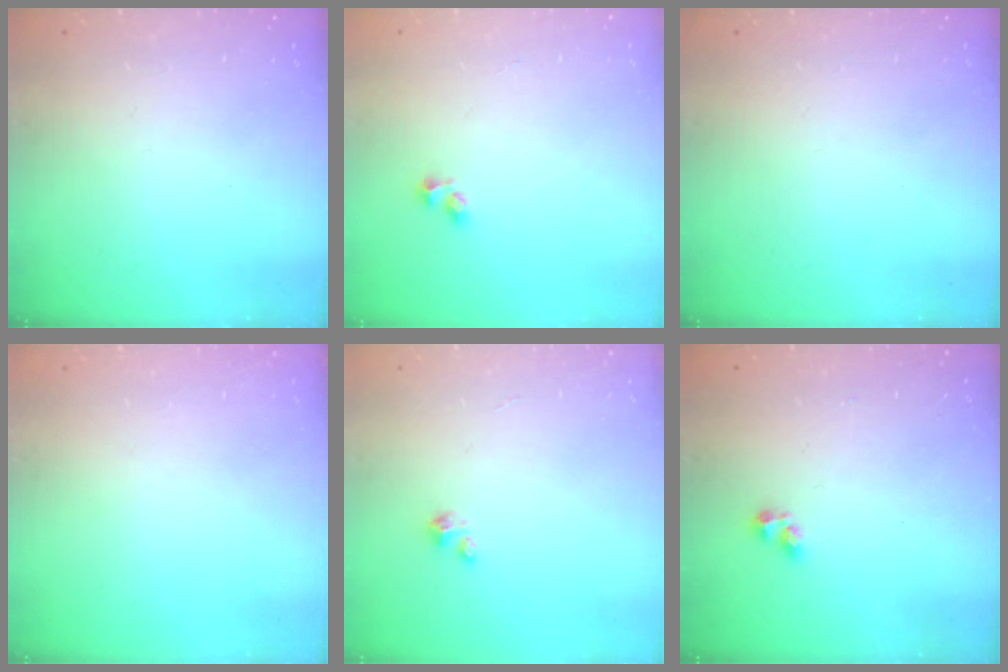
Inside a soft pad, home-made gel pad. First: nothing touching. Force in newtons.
{"total": 3.0, "press": 2.7, "slide": 1.3}
{"total": 0.0}
{"total": 0.0}
{"total": 0.6, "press": 0.6, "slide": 0.3}
{"total": 2.4, "press": 2.3, "slide": 0.4}